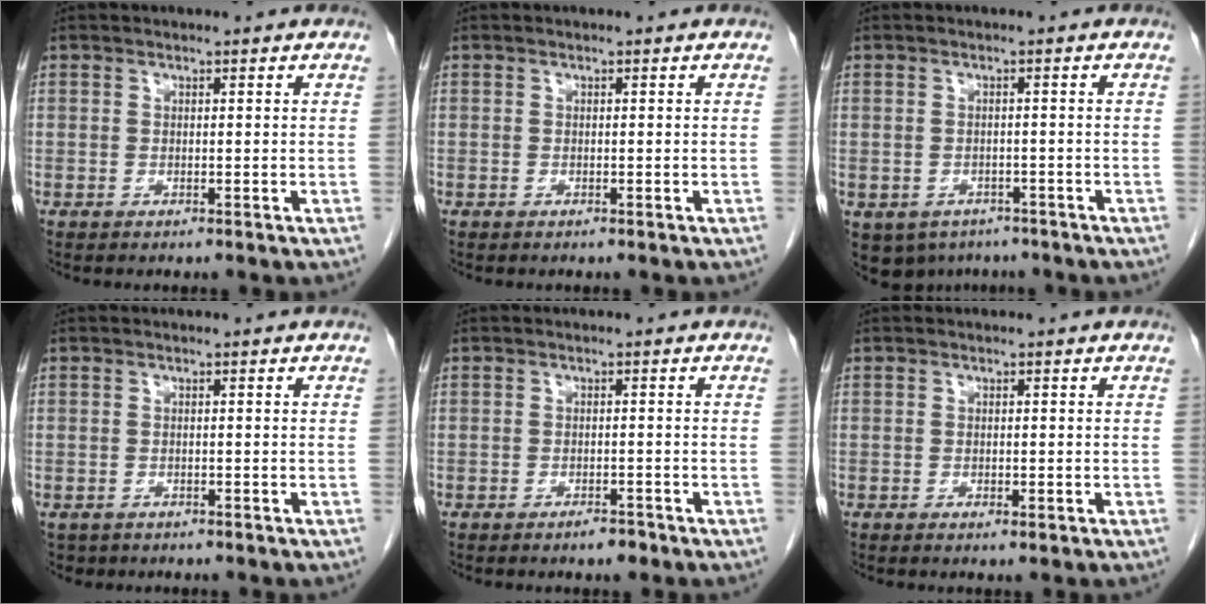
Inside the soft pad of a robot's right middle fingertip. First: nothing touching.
{"total": 0.0}
{"total": 8.4, "force": [-5.1, 6.2, 2.4], "torque": [-0.059, -0.003, -0.062]}
{"total": 2.0, "force": [-1.4, 1.5, 0.3], "torque": [-0.011, 0.001, -0.019]}
{"total": 1.8, "force": [-1.4, 0.5, 1.0], "torque": [-0.015, 0.001, -0.019]}
{"total": 1.0, "force": [-0.4, 0.4, 0.8], "torque": [-0.013, 0.000, -0.004]}